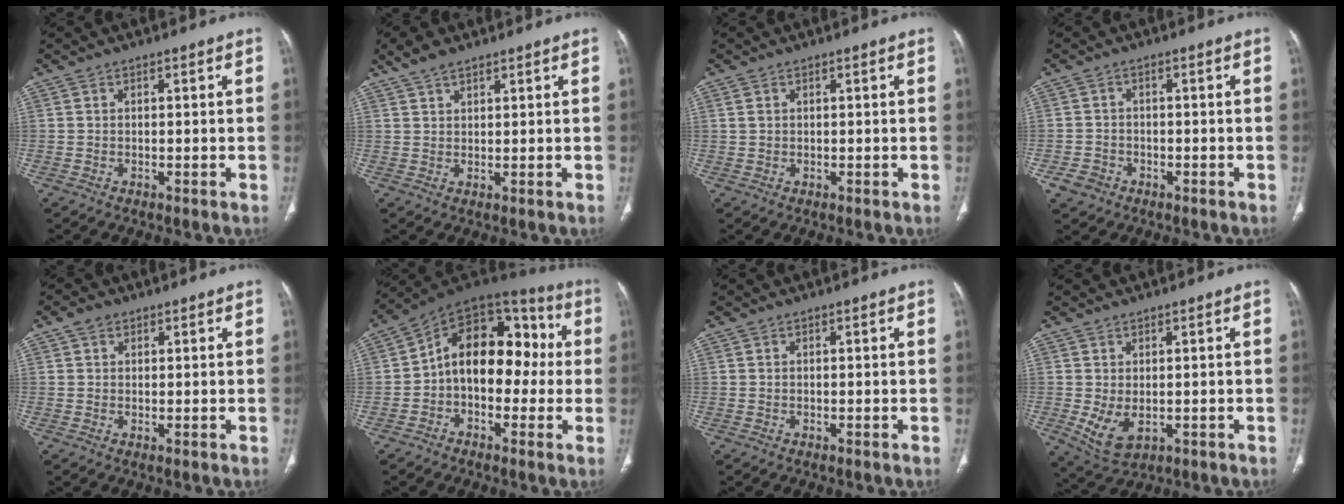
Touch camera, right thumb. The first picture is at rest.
{"total": 4.3, "force": [3.2, 1.8, 2.2], "torque": [-0.042, -0.003, 0.065]}
{"total": 1.0, "force": [0.4, 0.7, 0.6], "torque": [-0.012, 0.005, 0.012]}
{"total": 3.5, "force": [-1.7, 2.8, 1.0], "torque": [-0.012, 0.013, -0.027]}
{"total": 2.4, "force": [1.3, 1.7, 1.1], "torque": [-0.010, -0.005, 0.019]}
{"total": 16.9, "force": [-0.2, 11.0, 12.7], "torque": [-0.145, 0.055, -0.018]}
{"total": 0.0}
{"total": 5.5, "force": [-0.6, 3.3, 4.3], "torque": [-0.081, -0.007, 0.010]}